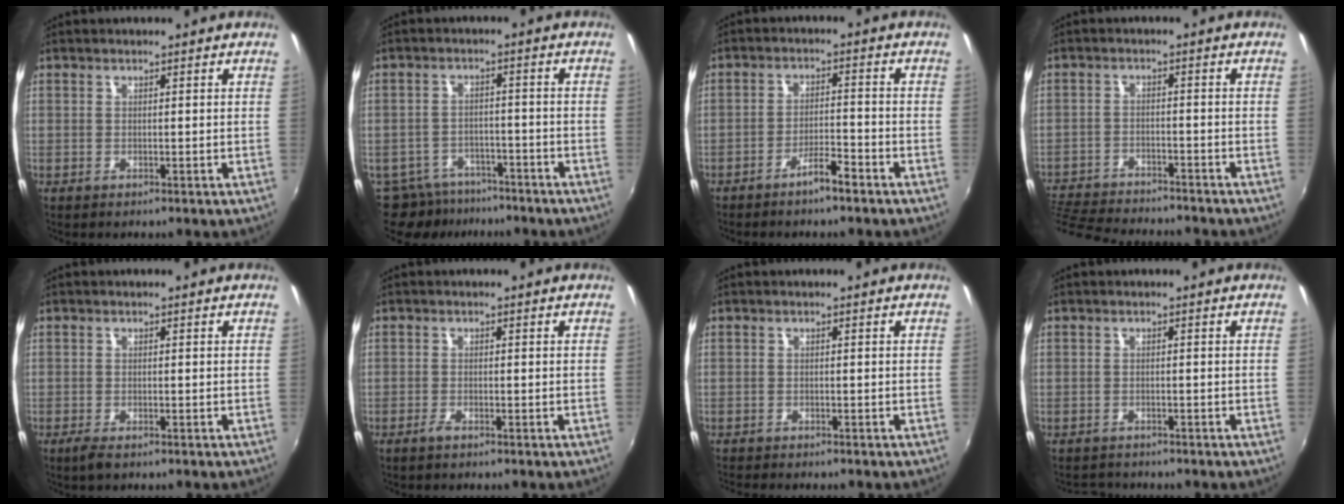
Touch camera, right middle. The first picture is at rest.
{"total": 12.9, "force": [-10.5, 6.3, 4.0], "torque": [-0.110, -0.003, -0.153]}
{"total": 4.1, "force": [-3.3, 0.2, 2.4], "torque": [-0.056, 0.002, -0.055]}
{"total": 15.3, "force": [-13.8, 3.3, 5.7], "torque": [-0.140, -0.017, -0.220]}
{"total": 2.3, "force": [-1.5, 0.7, 1.6], "torque": [-0.034, -0.009, -0.029]}
{"total": 1.6, "force": [-1.2, 0.3, 1.0], "torque": [-0.026, -0.004, -0.025]}
{"total": 2.3, "force": [-2.2, 0.1, 0.6], "torque": [-0.019, -0.018, -0.039]}
{"total": 3.0, "force": [-2.9, 0.7, 0.4], "torque": [-0.015, -0.008, -0.049]}